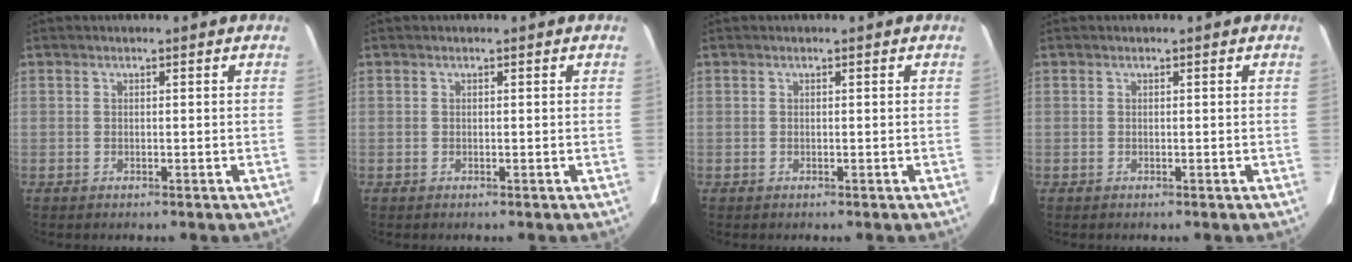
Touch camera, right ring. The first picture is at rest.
{"total": 0.0}
{"total": 0.0}
{"total": 0.0}